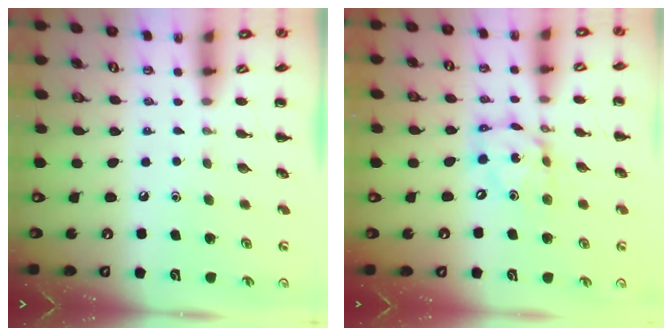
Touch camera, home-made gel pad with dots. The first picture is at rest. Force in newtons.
{"total": 10.4, "press": 10.1, "slide": 2.4}